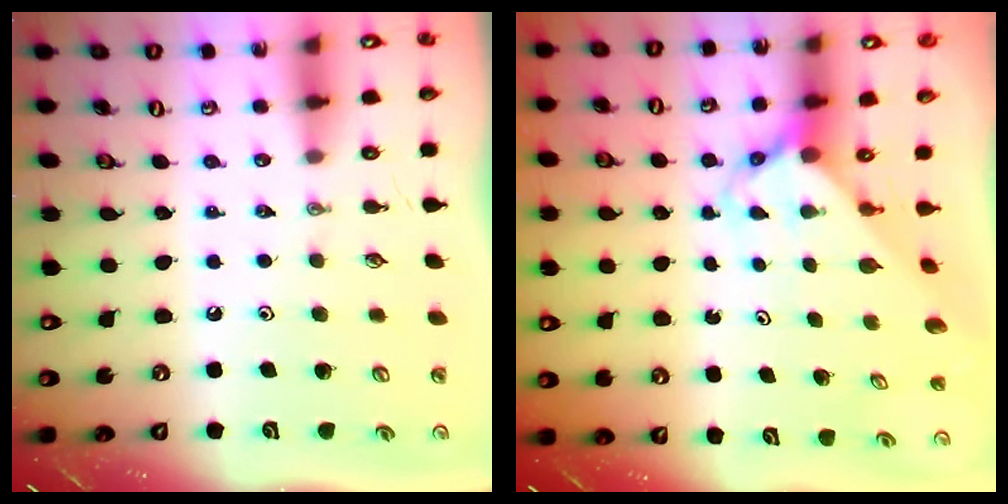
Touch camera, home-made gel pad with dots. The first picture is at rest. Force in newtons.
{"total": 3.5, "press": 3.5, "slide": 0.3}